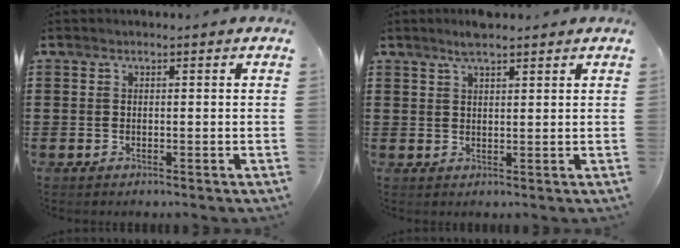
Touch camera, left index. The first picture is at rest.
{"total": 3.2, "force": [2.6, 0.5, 1.8], "torque": [-0.039, 0.004, 0.047]}